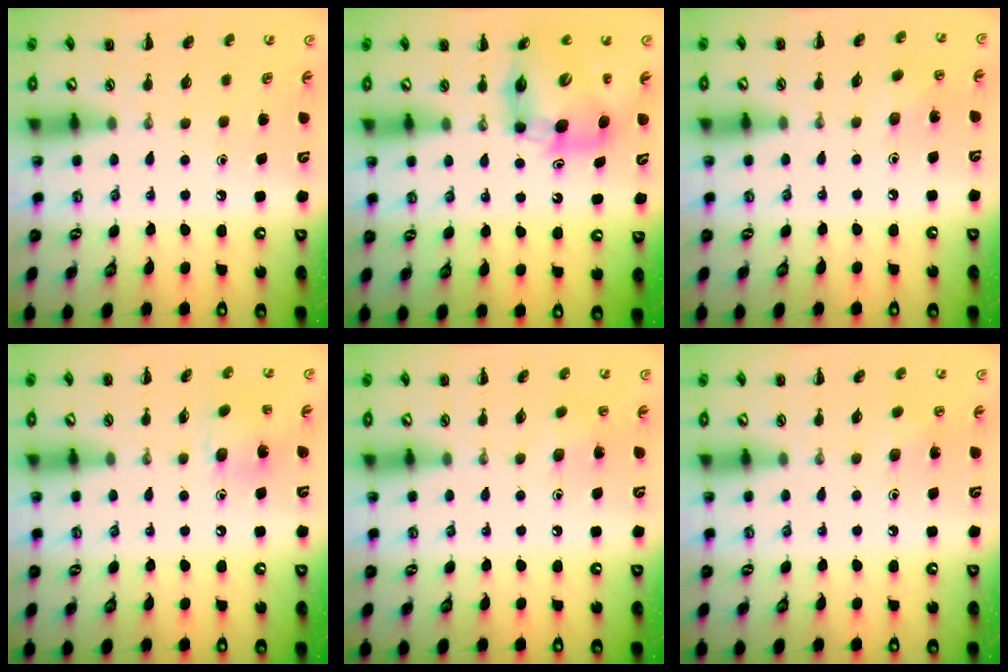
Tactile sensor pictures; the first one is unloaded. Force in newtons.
{"total": 11.2, "press": 10.7, "slide": 3.4}
{"total": 2.8, "press": 2.6, "slide": 0.9}
{"total": 6.3, "press": 6.3, "slide": 0.7}
{"total": 2.8, "press": 2.7, "slide": 0.9}
{"total": 3.0, "press": 2.9, "slide": 0.8}